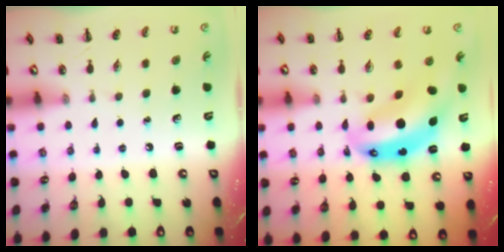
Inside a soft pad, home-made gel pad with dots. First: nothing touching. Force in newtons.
{"total": 10.2, "press": 9.8, "slide": 2.7}